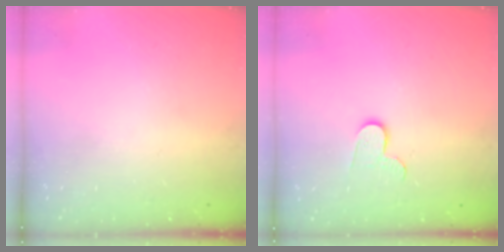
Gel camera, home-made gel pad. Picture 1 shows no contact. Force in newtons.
{"total": 6.3, "press": 6.3, "slide": 0.5}